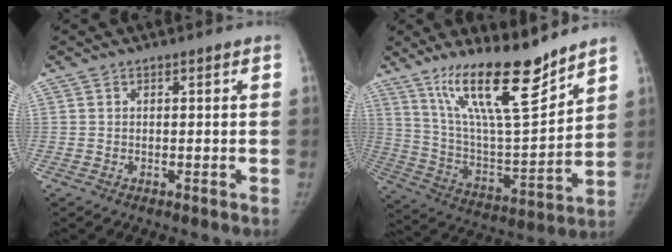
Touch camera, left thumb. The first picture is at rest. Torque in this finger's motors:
{"motor_torque": [1.26, -0.67, 1.55, -1.22, 0.49]}